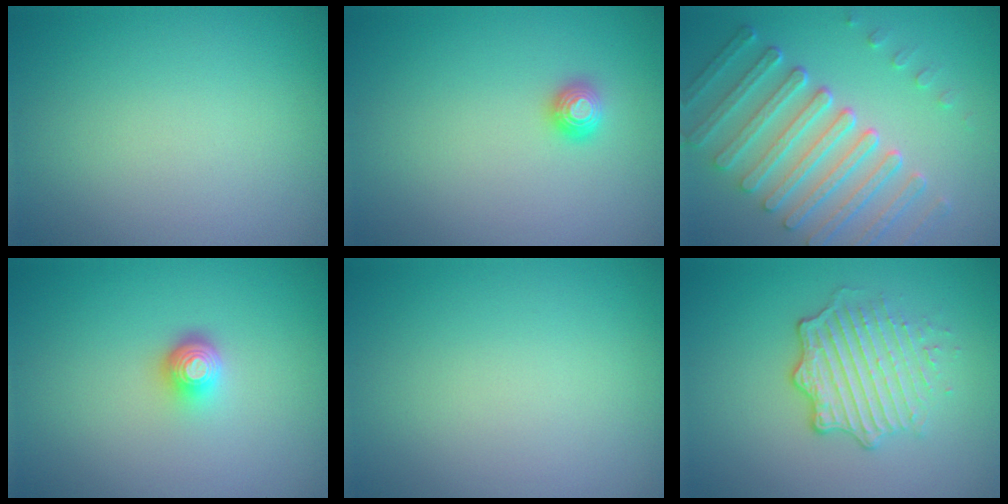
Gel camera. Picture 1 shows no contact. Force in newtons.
{"total": 1.2, "press": 1.1, "slide": 0.4}
{"total": 7.1, "press": 5.3, "slide": 4.7}
{"total": 2.3, "press": 1.5, "slide": 1.8}
{"total": 0.0}
{"total": 4.7, "press": 3.4, "slide": 3.2}